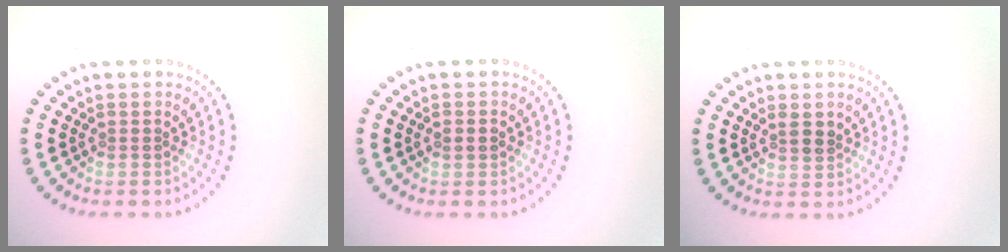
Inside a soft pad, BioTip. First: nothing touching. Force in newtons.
{"total": 1.4, "press": 1.4, "slide": 0.1}
{"total": 1.6, "press": 1.4, "slide": 0.7}